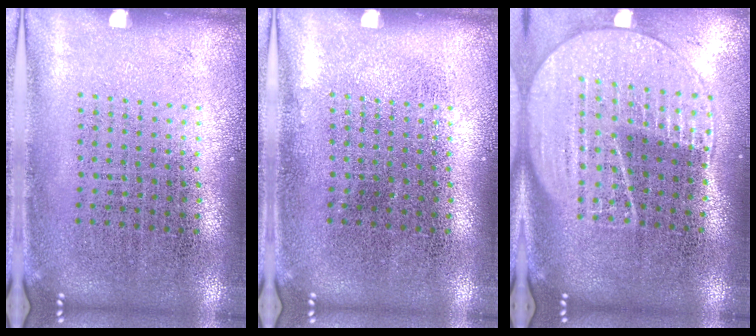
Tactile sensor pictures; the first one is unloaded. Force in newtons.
{"total": 0.0}
{"total": 2.0, "press": 1.8, "slide": 0.9}